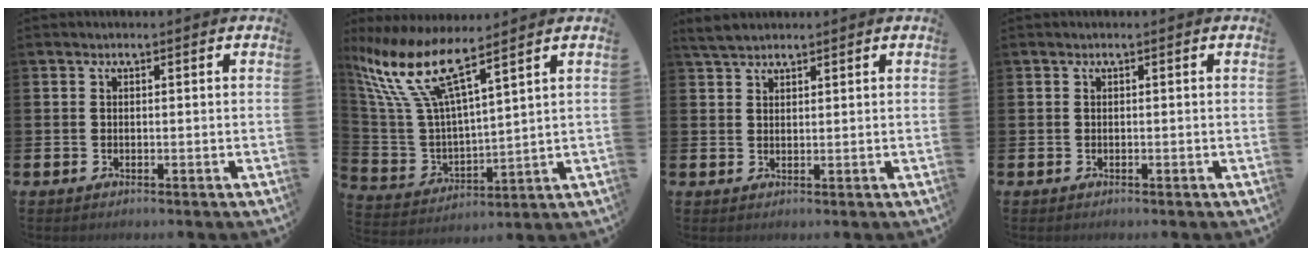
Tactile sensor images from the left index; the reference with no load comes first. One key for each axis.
{"total": 10.9, "fx": 8.3, "fy": 2.5, "fz": 6.7, "tx": -0.165, "ty": -0.036, "tz": 0.144}
{"total": 3.0, "fx": 2.9, "fy": 0.7, "fz": 0.7, "tx": -0.011, "ty": -0.007, "tz": 0.053}
{"total": 0.0}